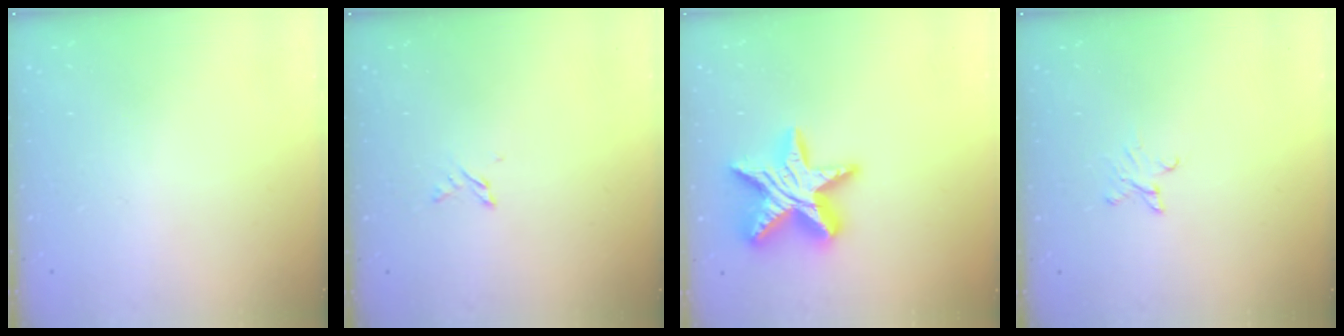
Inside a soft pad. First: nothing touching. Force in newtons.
{"total": 1.7, "press": 1.7, "slide": 0.3}
{"total": 18.5, "press": 18.4, "slide": 1.2}
{"total": 2.8, "press": 2.8, "slide": 0.3}